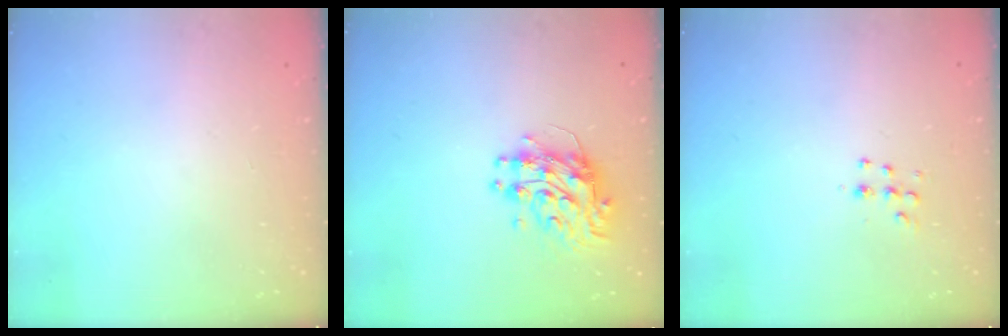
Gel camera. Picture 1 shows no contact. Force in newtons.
{"total": 10.4, "press": 10.4, "slide": 1.0}
{"total": 5.2, "press": 5.1, "slide": 1.0}